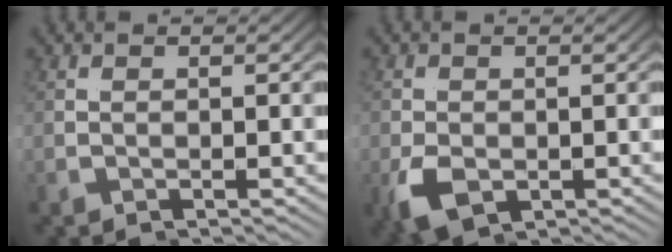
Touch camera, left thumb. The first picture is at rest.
{"total": 4.2, "force": [-1.7, 3.1, 2.2], "torque": [-0.054, -0.025, -0.017]}